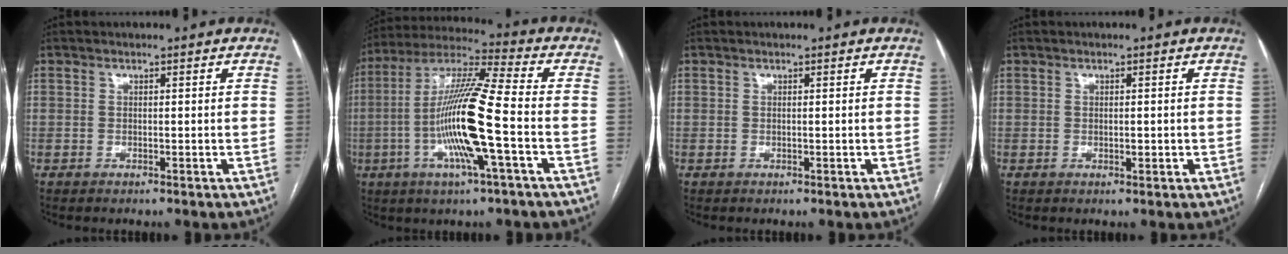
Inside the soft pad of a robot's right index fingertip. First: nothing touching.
{"total": 16.1, "force": [-3.6, 0.2, 15.7], "torque": [-0.310, -0.004, -0.076]}
{"total": 0.0}
{"total": 1.0, "force": [-0.1, 0.5, 0.9], "torque": [-0.016, -0.001, 0.000]}